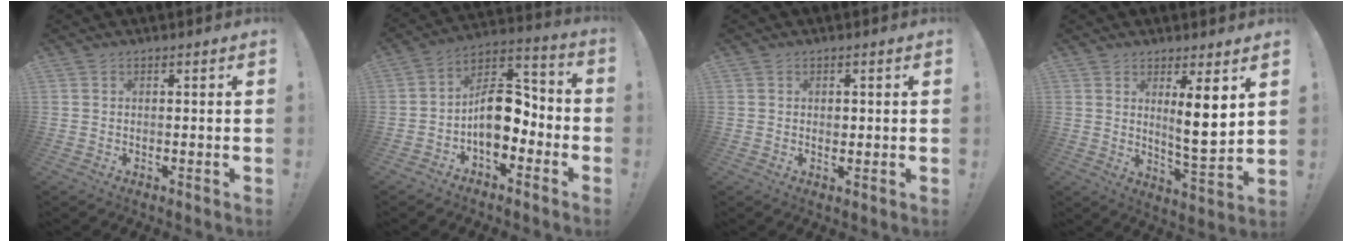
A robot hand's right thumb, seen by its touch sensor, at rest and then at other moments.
{"total": 13.9, "force": [-2.8, 8.7, 10.4], "torque": [-0.162, 0.019, -0.039]}
{"total": 1.1, "force": [-0.1, 0.9, 0.6], "torque": [0.000, -0.001, -0.004]}
{"total": 9.4, "force": [3.6, 1.3, 8.6], "torque": [-0.120, -0.032, 0.057]}